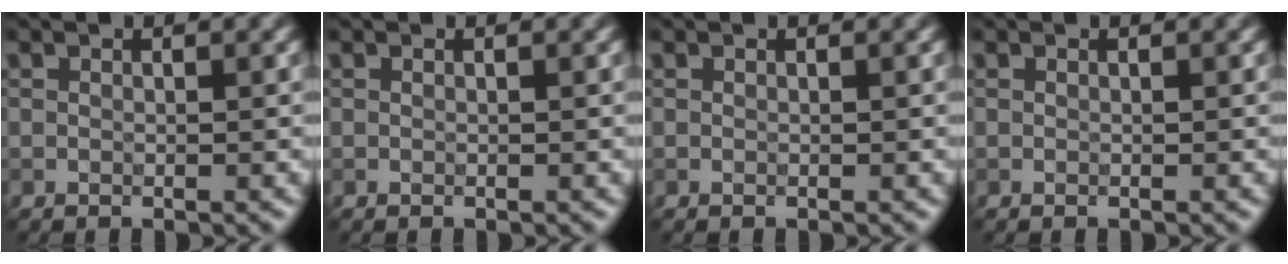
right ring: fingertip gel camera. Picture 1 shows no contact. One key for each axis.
{"total": 0.0}
{"total": 0.0}
{"total": 0.0}